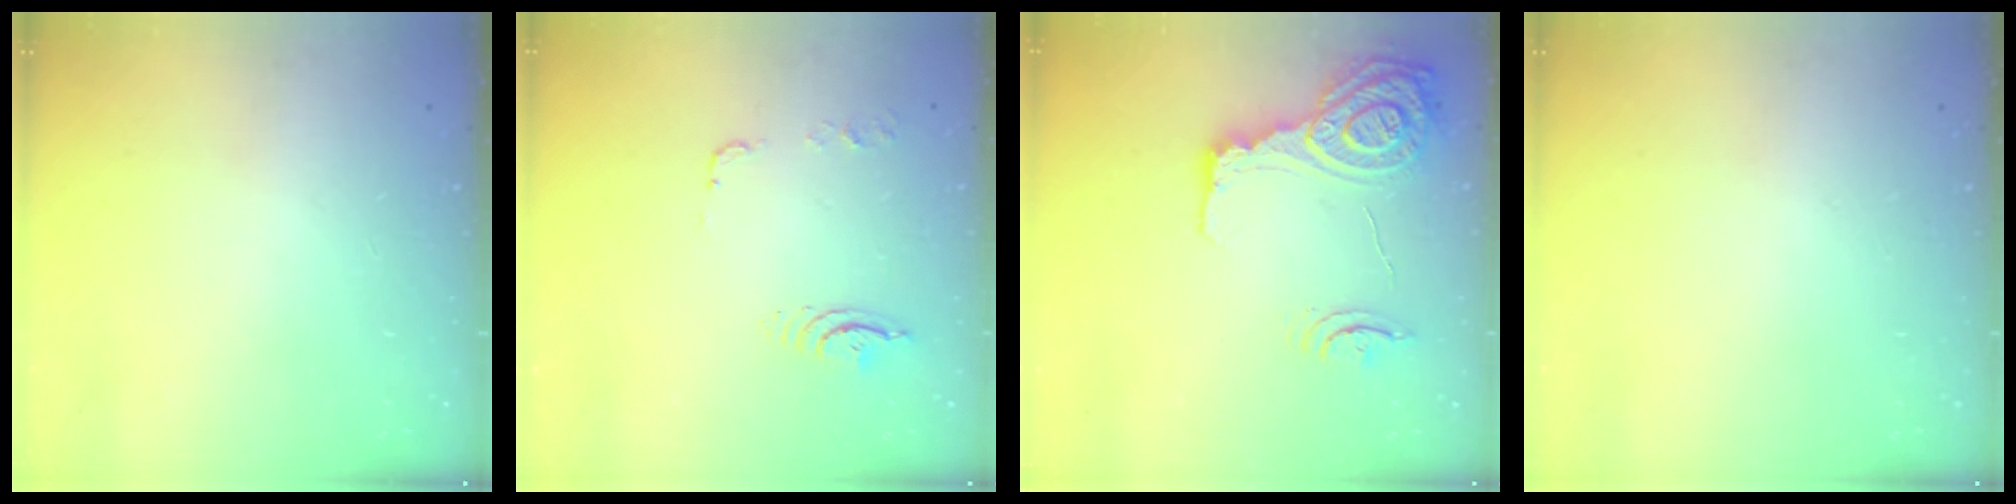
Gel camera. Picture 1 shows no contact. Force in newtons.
{"total": 8.3, "press": 8.3, "slide": 0.8}
{"total": 16.0, "press": 15.9, "slide": 1.2}
{"total": 0.0}